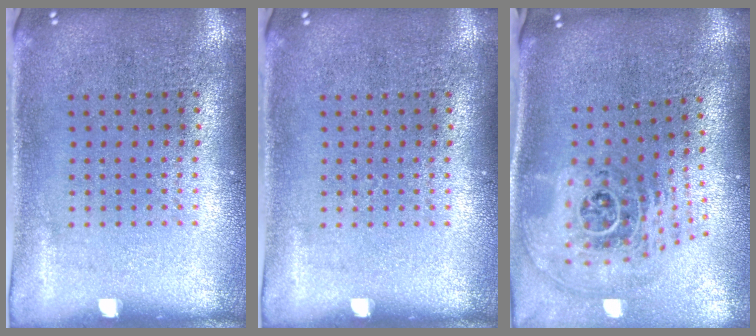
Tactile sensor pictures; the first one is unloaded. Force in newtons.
{"total": 0.0}
{"total": 2.7, "press": 1.8, "slide": 2.0}